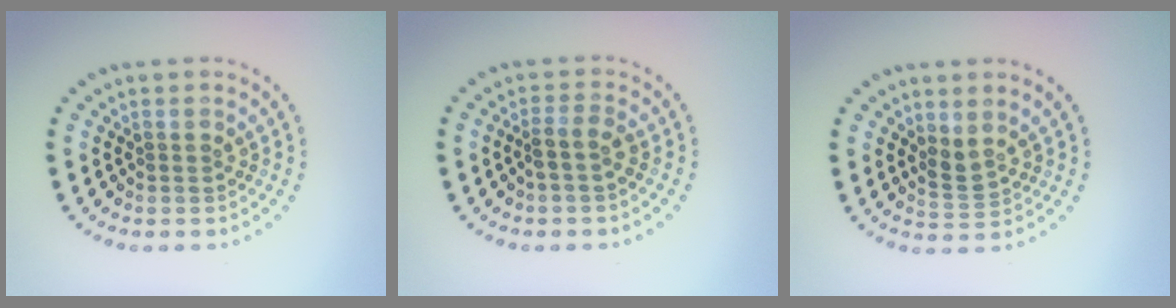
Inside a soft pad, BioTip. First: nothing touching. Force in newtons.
{"total": 1.7, "press": 1.3, "slide": 1.1}
{"total": 1.7, "press": 1.3, "slide": 1.1}